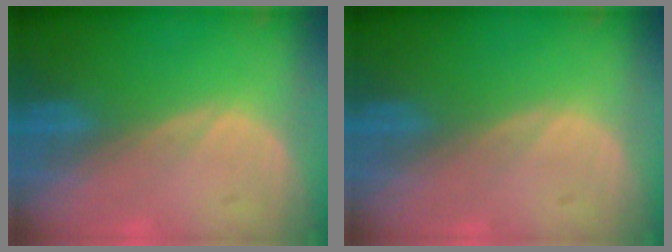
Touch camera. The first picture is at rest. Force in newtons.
{"total": 0.0}